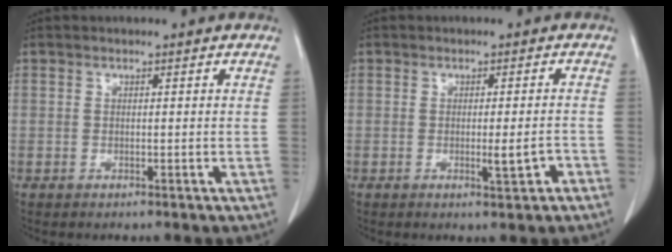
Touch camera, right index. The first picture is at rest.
{"total": 3.1, "force": [-1.2, 0.3, 2.8], "torque": [-0.040, -0.002, -0.017]}